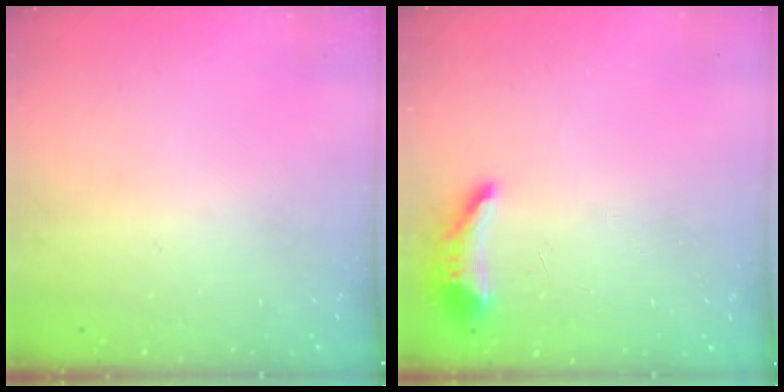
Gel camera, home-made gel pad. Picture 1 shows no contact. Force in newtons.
{"total": 8.3, "press": 8.1, "slide": 1.5}